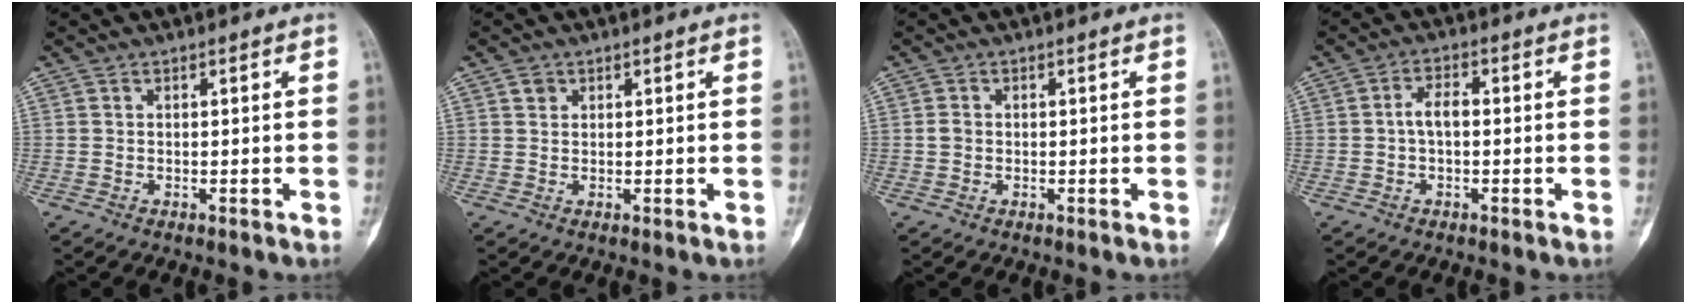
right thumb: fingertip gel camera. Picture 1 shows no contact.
{"total": 1.4, "force": [0.7, 1.1, 0.4], "torque": [0.003, -0.001, 0.010]}
{"total": 1.4, "force": [-0.1, 1.2, 0.7], "torque": [-0.012, 0.003, -0.002]}
{"total": 3.4, "force": [-0.3, 1.8, 2.9], "torque": [-0.051, 0.015, -0.009]}